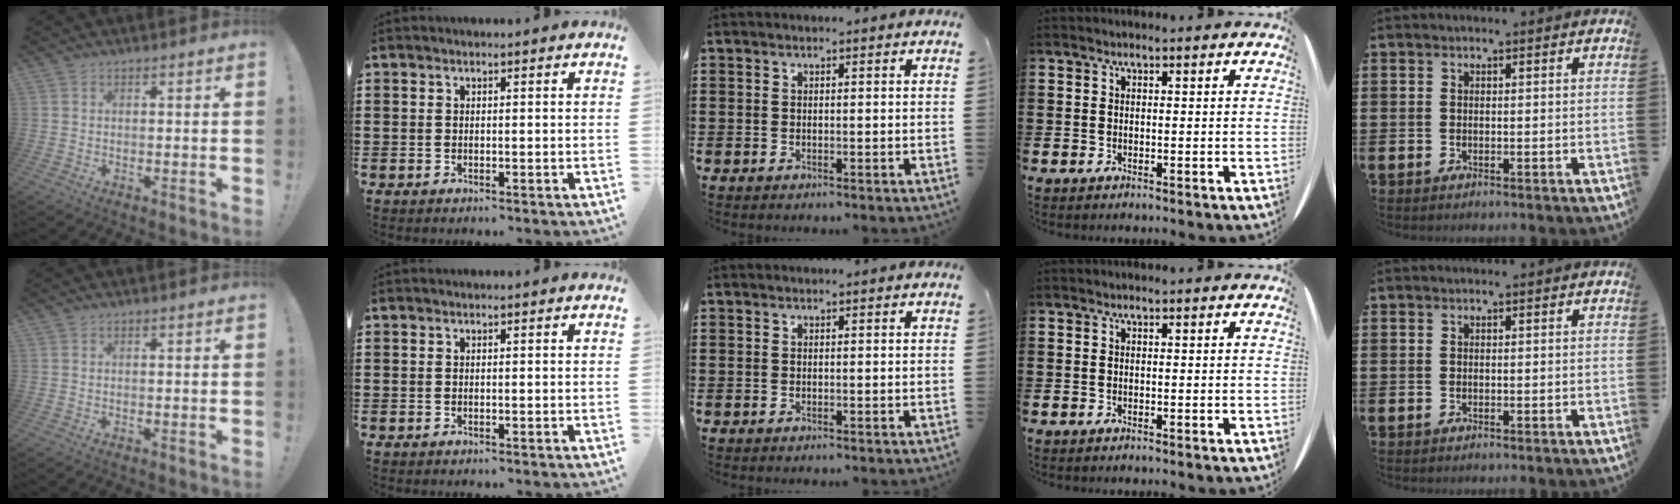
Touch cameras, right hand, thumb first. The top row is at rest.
{}